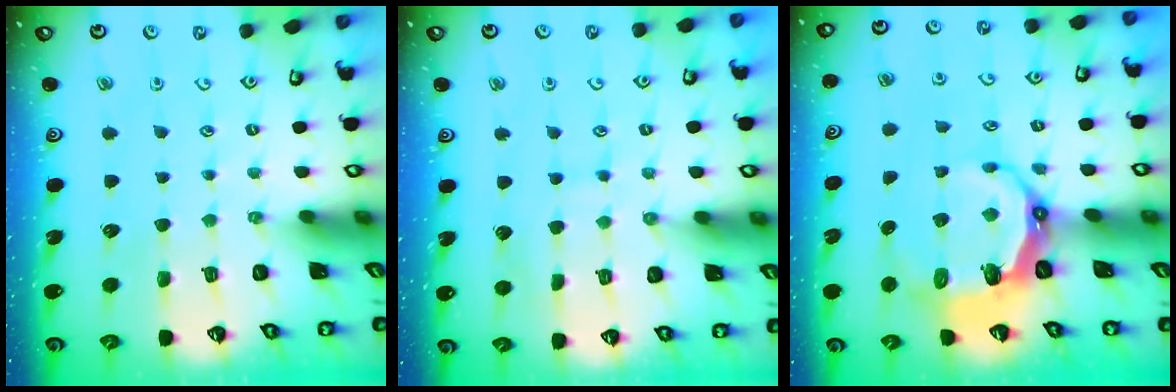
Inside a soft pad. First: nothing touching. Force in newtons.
{"total": 5.0, "press": 5.0, "slide": 0.2}
{"total": 9.5, "press": 8.3, "slide": 4.5}